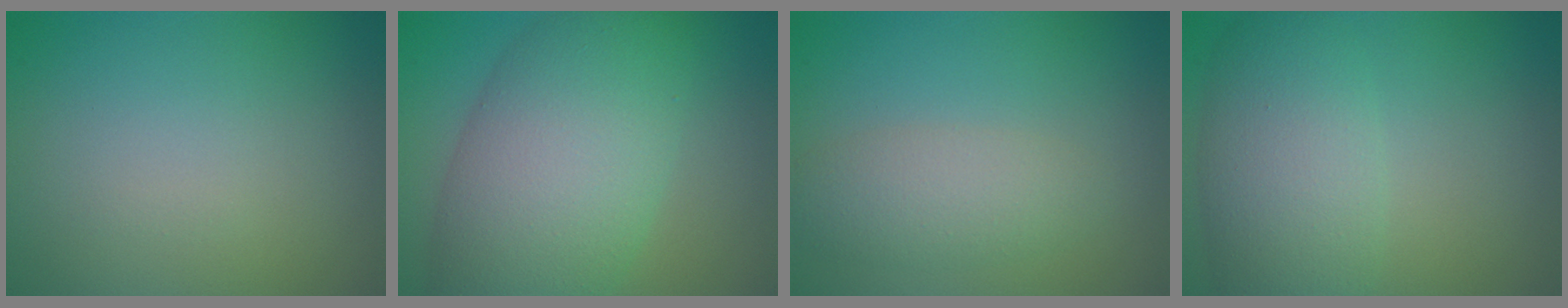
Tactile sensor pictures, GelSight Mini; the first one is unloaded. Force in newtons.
{"total": 10.3, "press": 10.3, "slide": 0.2}
{"total": 3.1, "press": 3.1, "slide": 0.2}
{"total": 6.3, "press": 6.3, "slide": 0.1}